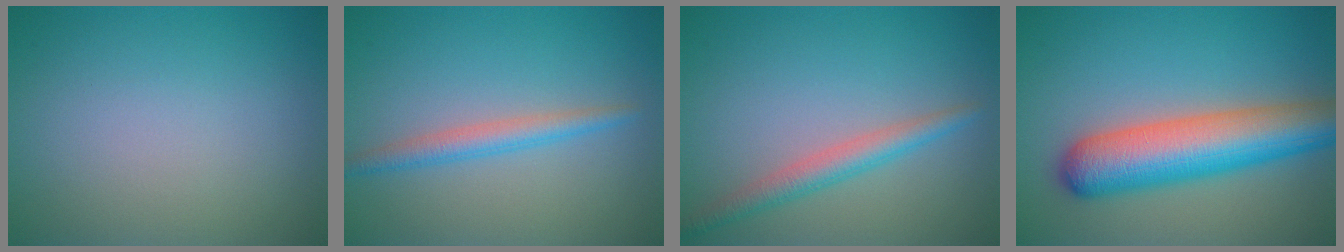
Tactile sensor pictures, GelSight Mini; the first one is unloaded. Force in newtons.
{"total": 2.3, "press": 2.3, "slide": 0.1}
{"total": 2.7, "press": 2.7, "slide": 0.1}
{"total": 8.9, "press": 8.9, "slide": 0.4}